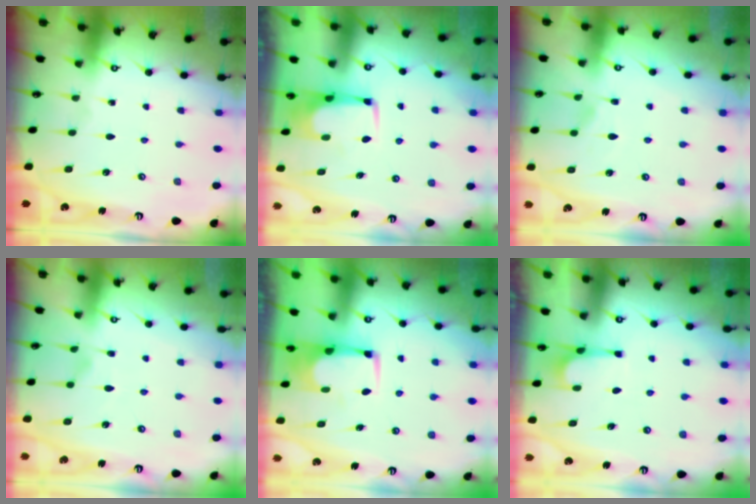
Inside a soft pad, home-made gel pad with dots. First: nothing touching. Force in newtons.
{"total": 1.5, "press": 1.5, "slide": 0.3}
{"total": 1.7, "press": 1.0, "slide": 1.3}
{"total": 2.5, "press": 2.1, "slide": 1.3}
{"total": 1.8, "press": 1.7, "slide": 0.3}
{"total": 2.0, "press": 1.9, "slide": 0.6}